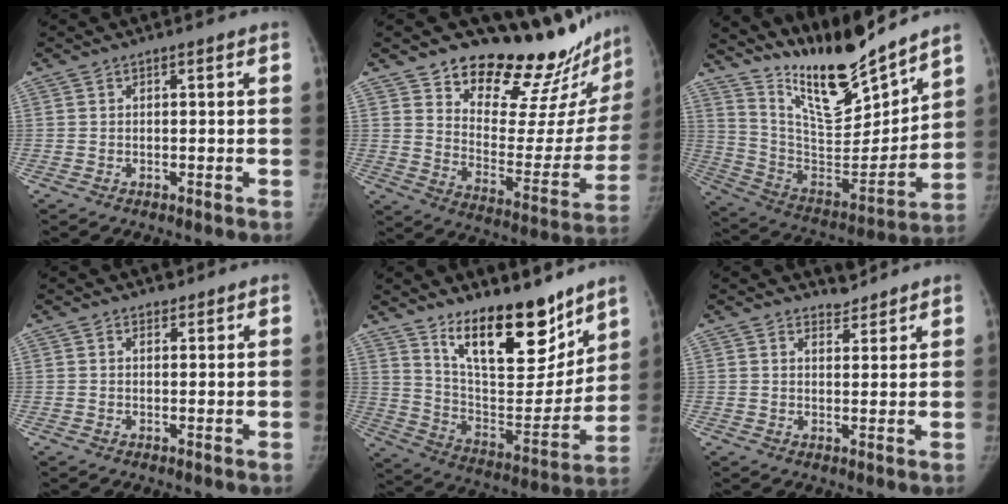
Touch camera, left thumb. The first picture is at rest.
{"total": 22.5, "force": [19.8, 7.3, 7.8], "torque": [-0.052, -0.166, 0.273]}
{"total": 19.9, "force": [17.5, 3.3, 8.8], "torque": [-0.104, -0.119, 0.312]}
{"total": 1.5, "force": [1.2, 0.9, 0.1], "torque": [0.008, -0.010, 0.014]}
{"total": 21.0, "force": [14.7, 7.9, 12.7], "torque": [-0.145, -0.104, 0.247]}
{"total": 2.9, "force": [2.7, 0.9, -0.3], "torque": [0.022, -0.026, 0.041]}